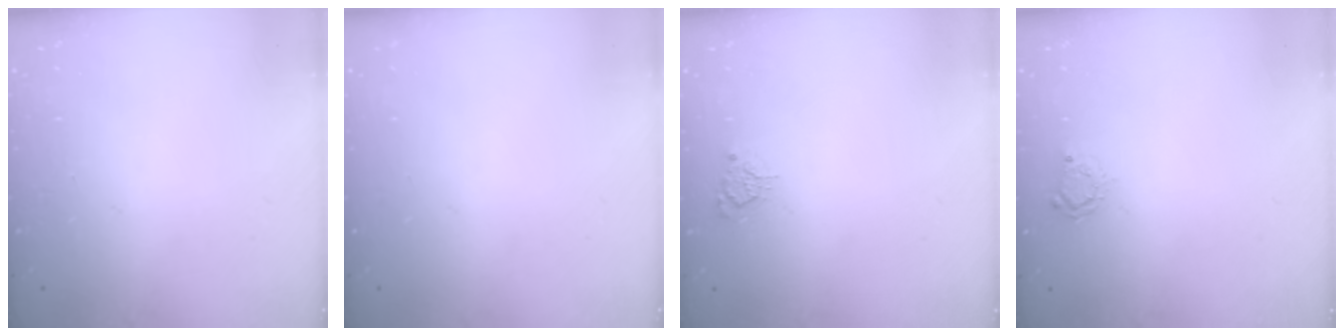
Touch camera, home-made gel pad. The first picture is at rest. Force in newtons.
{"total": 0.0}
{"total": 3.5, "press": 3.5, "slide": 0.4}
{"total": 3.9, "press": 3.9, "slide": 0.6}